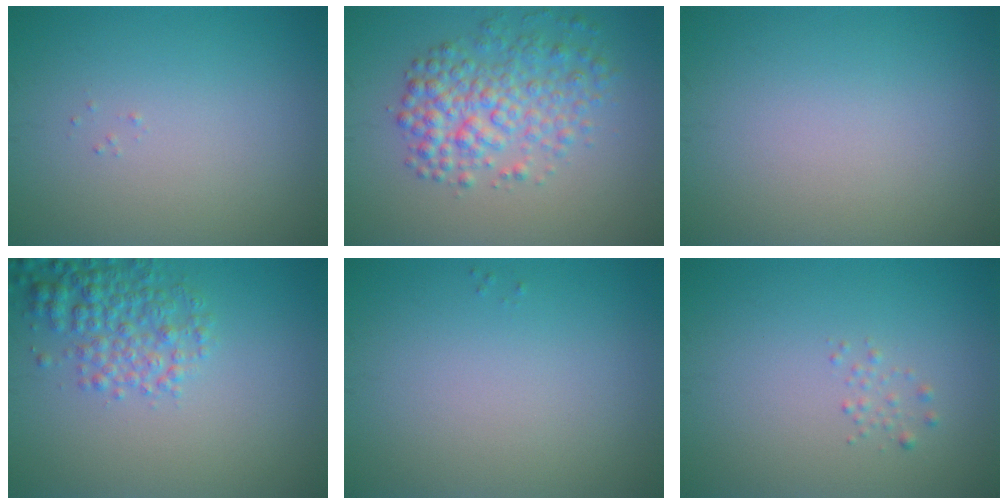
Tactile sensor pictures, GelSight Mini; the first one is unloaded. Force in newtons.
{"total": 5.0, "press": 5.0, "slide": 0.1}
{"total": 0.0}
{"total": 3.9, "press": 3.9, "slide": 0.2}
{"total": 0.0}
{"total": 0.8, "press": 0.8, "slide": 0.0}